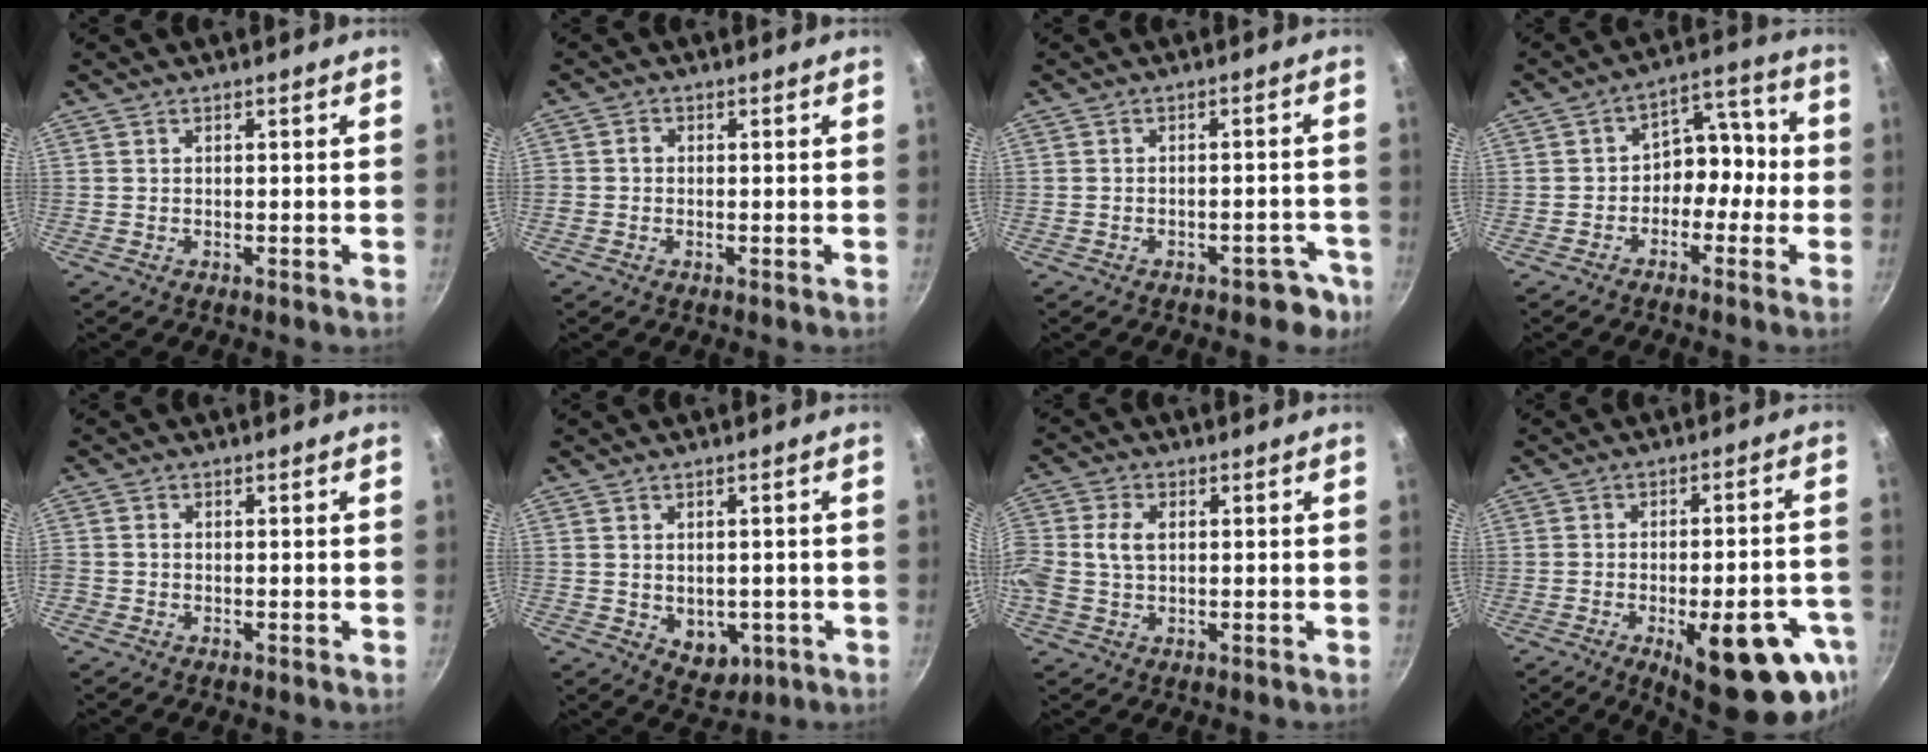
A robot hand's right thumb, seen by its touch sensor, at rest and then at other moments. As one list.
[{"total": 1.3, "force": [-0.2, 1.2, 0.5], "torque": [-0.006, 0.006, -0.006]}, {"total": 5.2, "force": [-3.3, 3.2, 2.4], "torque": [0.012, 0.043, -0.019]}, {"total": 8.4, "force": [-2.2, 6.3, 5.1], "torque": [-0.021, 0.056, -0.045]}, {"total": 1.1, "force": [-0.6, 0.9, 0.3], "torque": [-0.006, 0.000, -0.012]}, {"total": 6.1, "force": [-1.0, 4.5, 3.9], "torque": [-0.031, -0.004, 0.000]}, {"total": 6.8, "force": [0.6, 4.7, 4.9], "torque": [-0.100, 0.016, 0.005]}, {"total": 20.3, "force": [-8.7, 7.5, 16.8], "torque": [-0.174, 0.020, -0.106]}]